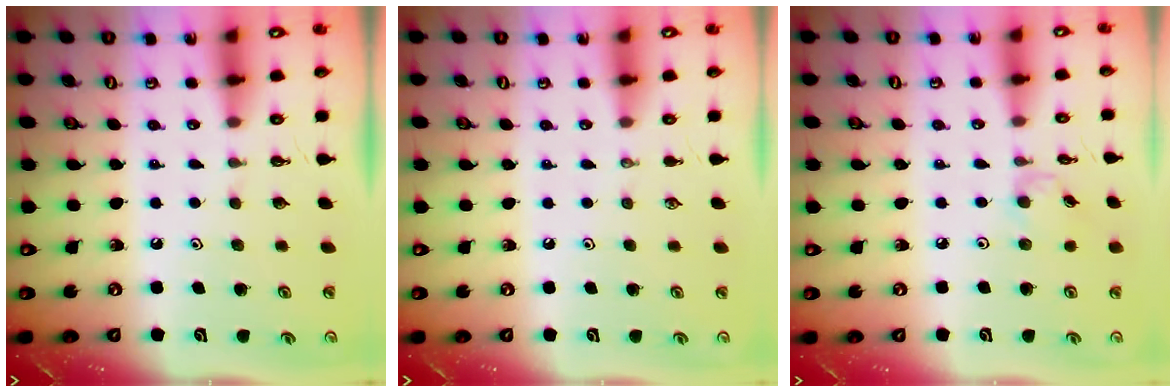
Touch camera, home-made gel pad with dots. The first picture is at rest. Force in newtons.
{"total": 0.0}
{"total": 2.3, "press": 2.3, "slide": 0.3}